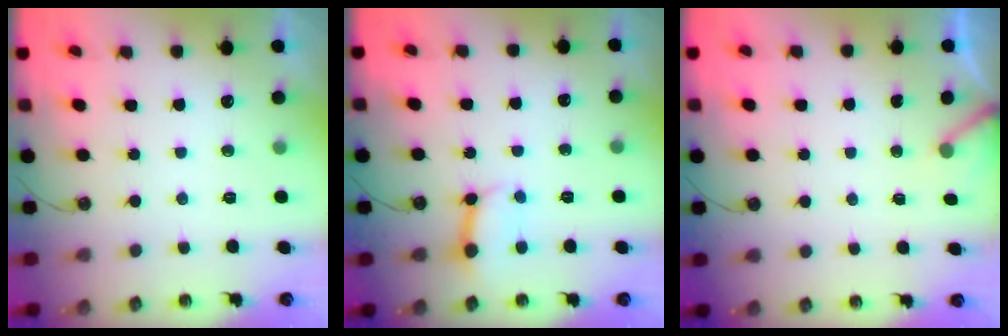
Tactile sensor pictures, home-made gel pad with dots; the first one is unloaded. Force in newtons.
{"total": 7.2, "press": 7.2, "slide": 0.8}
{"total": 3.0, "press": 3.0, "slide": 0.3}